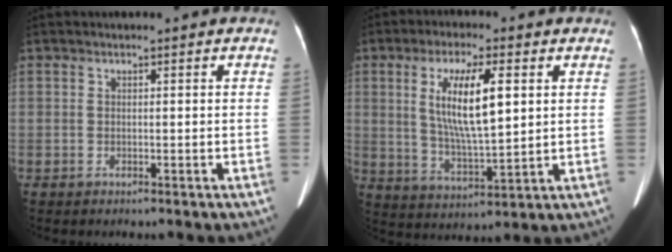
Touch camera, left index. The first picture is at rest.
{"total": 10.4, "force": [2.6, 2.1, 9.8], "torque": [-0.188, -0.009, 0.052]}